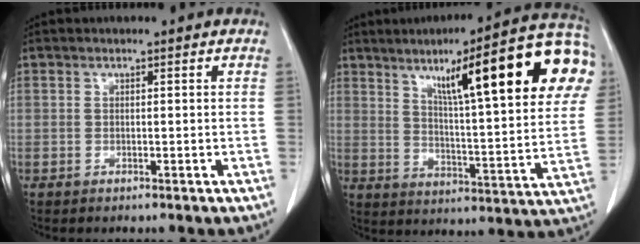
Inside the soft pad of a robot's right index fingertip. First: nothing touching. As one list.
[{"total": 24.8, "force": [10.7, 3.1, 22.2], "torque": [-0.280, 0.038, 0.150]}]